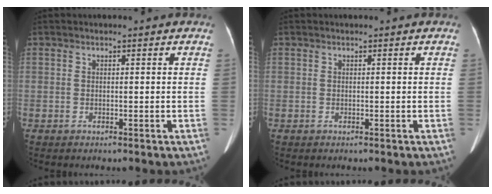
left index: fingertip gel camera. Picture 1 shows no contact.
{"total": 0.0}